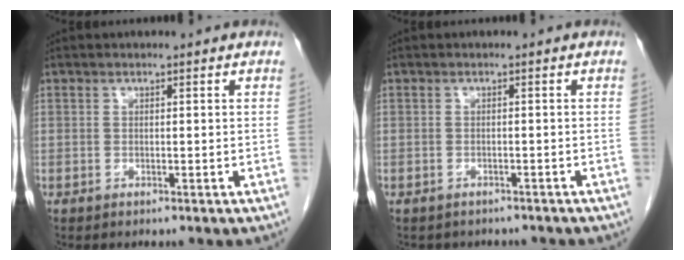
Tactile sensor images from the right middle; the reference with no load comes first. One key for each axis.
{"total": 4.8, "fx": -4.2, "fy": 2.1, "fz": 1.0, "tx": -0.016, "ty": 0.005, "tz": -0.045}